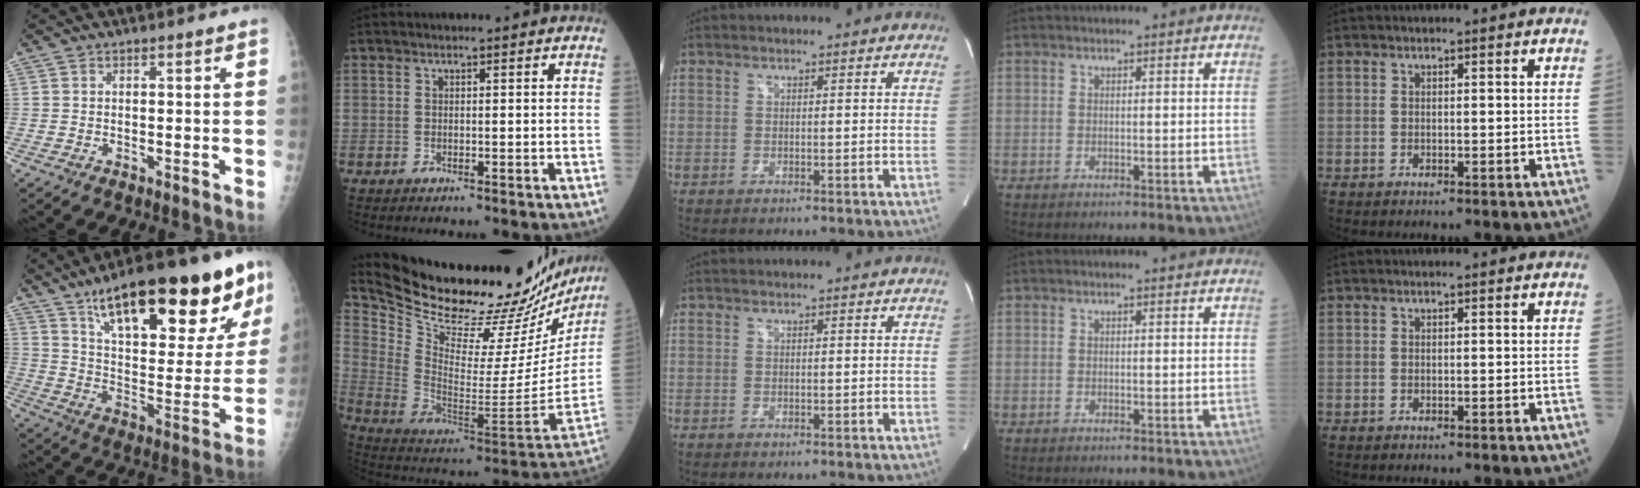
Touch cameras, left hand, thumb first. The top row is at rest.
{"thumb": {"total": 30.7, "force": [17.8, 9.9, 23.0], "torque": [-0.304, -0.039, 0.276]}, "index": {"total": 32.3, "force": [29.4, 3.6, 12.9], "torque": [-0.218, -0.122, 0.409]}}